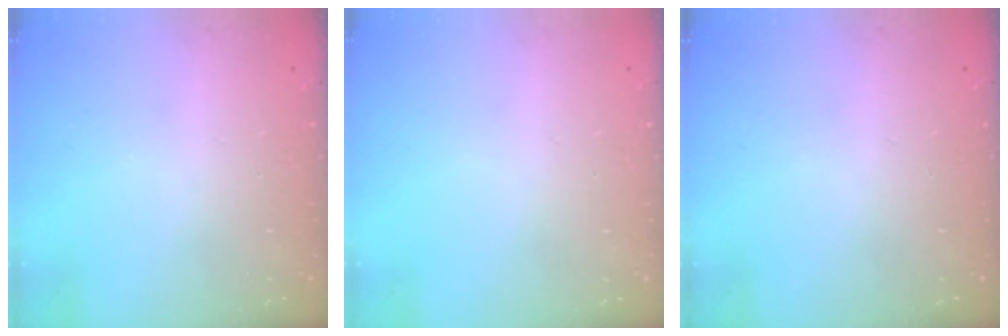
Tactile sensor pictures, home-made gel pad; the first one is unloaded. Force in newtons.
{"total": 0.0}
{"total": 0.0}